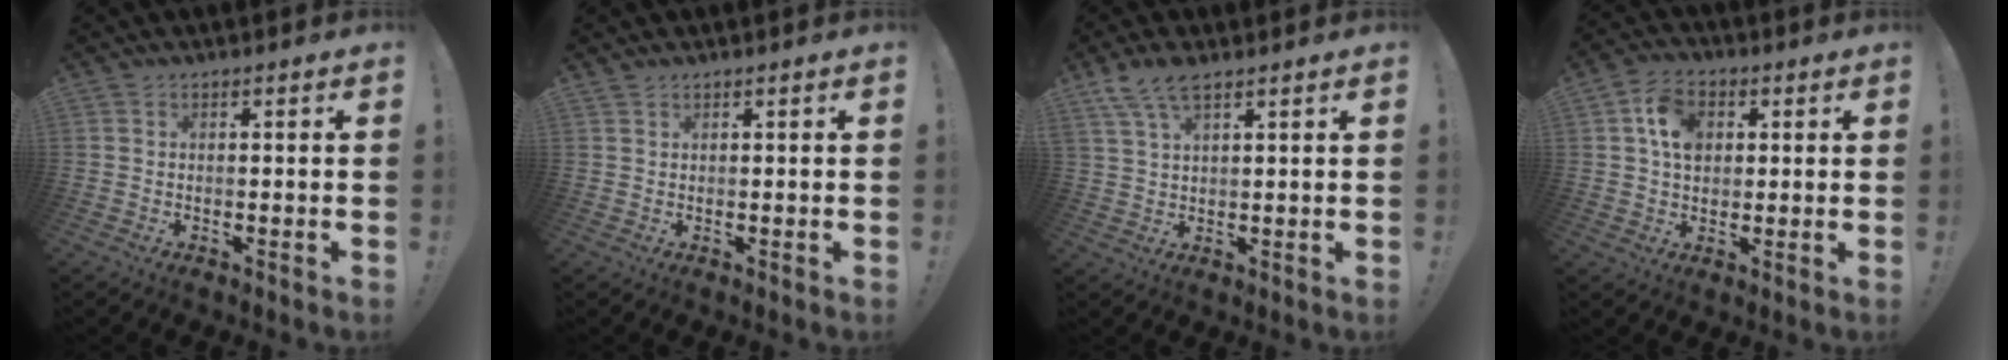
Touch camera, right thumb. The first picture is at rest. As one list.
[{"total": 0.7, "force": [0.7, 0.3, 0.1], "torque": [0.002, -0.002, 0.012]}, {"total": 6.6, "force": [4.6, 2.2, 4.1], "torque": [-0.081, -0.014, 0.088]}, {"total": 9.9, "force": [2.7, 7.6, 5.8], "torque": [-0.095, 0.009, 0.055]}]